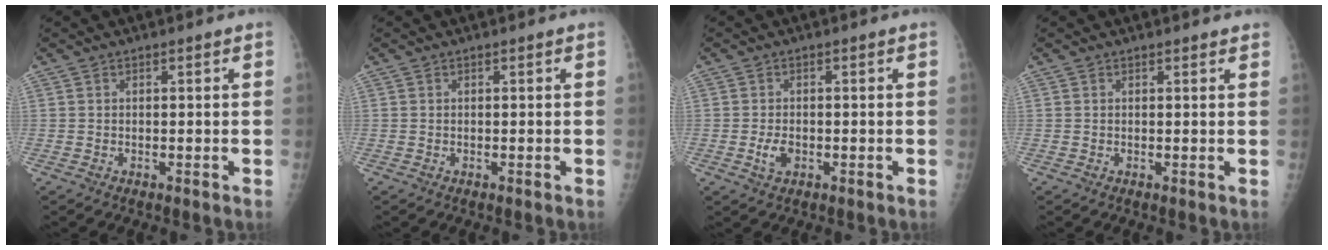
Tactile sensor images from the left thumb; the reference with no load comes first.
{"total": 0.0}
{"total": 2.9, "force": [-0.9, 1.8, 2.1], "torque": [-0.038, 0.002, -0.015]}
{"total": 1.0, "force": [0.9, 0.3, 0.3], "torque": [0.000, -0.002, 0.008]}